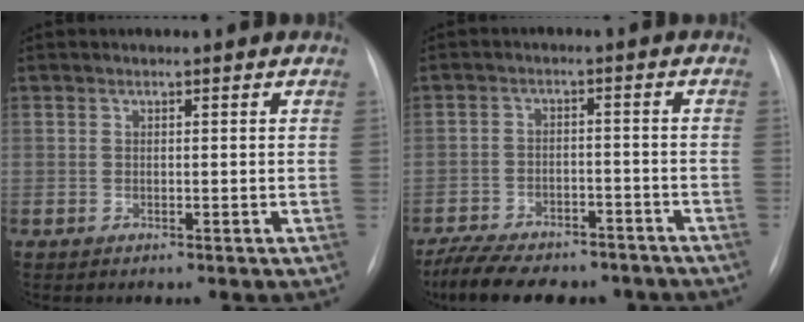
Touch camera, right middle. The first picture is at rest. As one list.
[{"total": 16.0, "force": [-12.9, 6.2, 7.0], "torque": [-0.153, 0.002, -0.184]}]